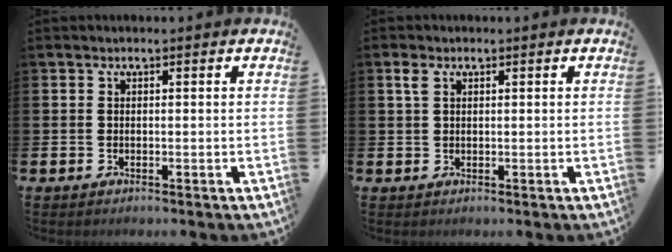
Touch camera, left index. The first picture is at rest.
{"total": 1.9, "force": [1.1, 1.0, 1.1], "torque": [-0.004, -0.004, 0.016]}